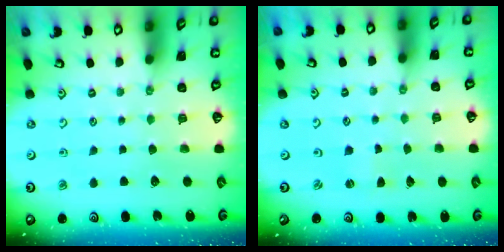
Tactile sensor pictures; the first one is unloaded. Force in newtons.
{"total": 1.1, "press": 1.1, "slide": 0.3}